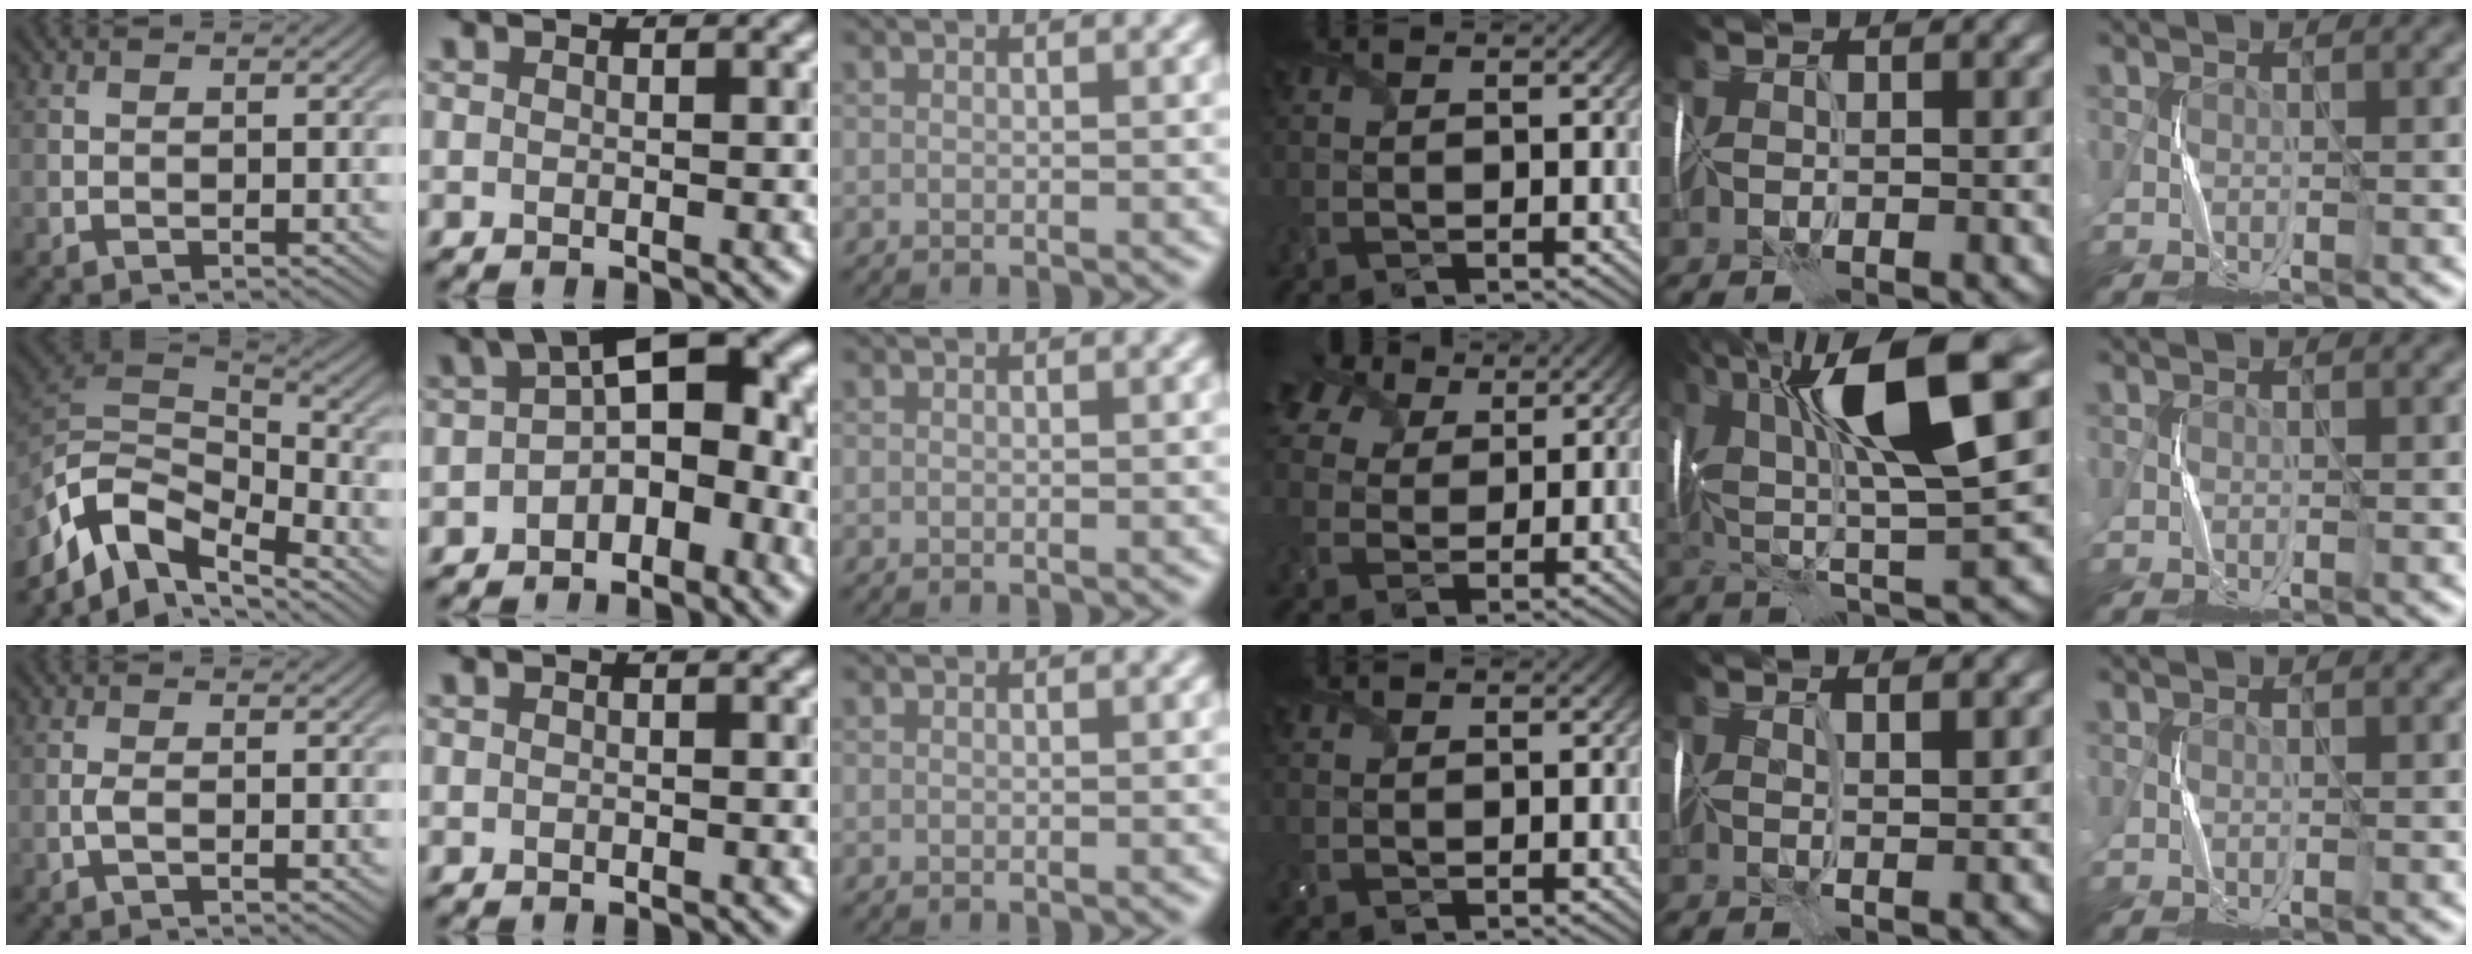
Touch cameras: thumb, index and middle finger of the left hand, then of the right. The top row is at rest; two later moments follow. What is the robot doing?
{"motion": "fold", "object": "tissue"}